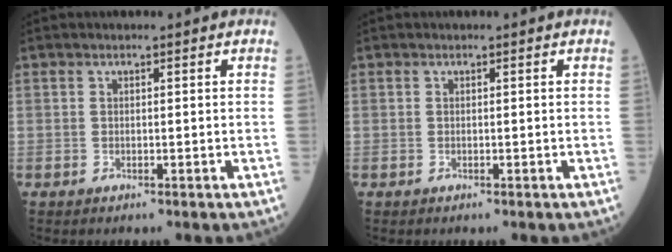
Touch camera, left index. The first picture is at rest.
{"total": 0.0}